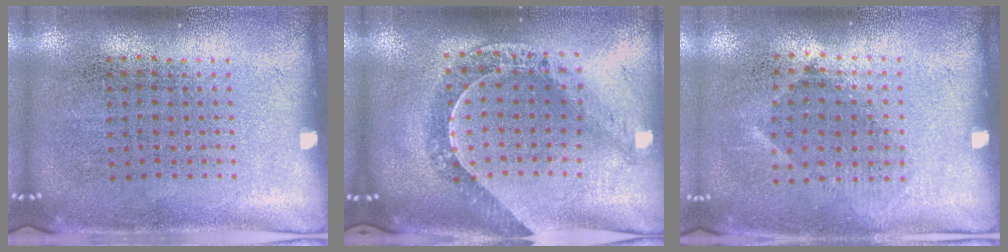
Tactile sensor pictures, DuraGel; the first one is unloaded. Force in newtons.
{"total": 1.0, "press": 0.9, "slide": 0.2}
{"total": 0.9, "press": 0.7, "slide": 0.6}